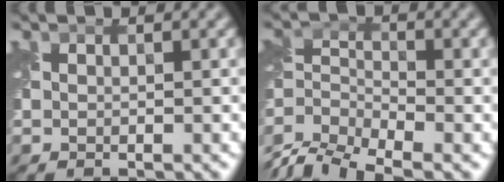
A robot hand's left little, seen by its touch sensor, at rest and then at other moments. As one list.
[{"total": 6.5, "force": [-4.3, 3.0, 3.9], "torque": [-0.071, -0.005, -0.093]}]